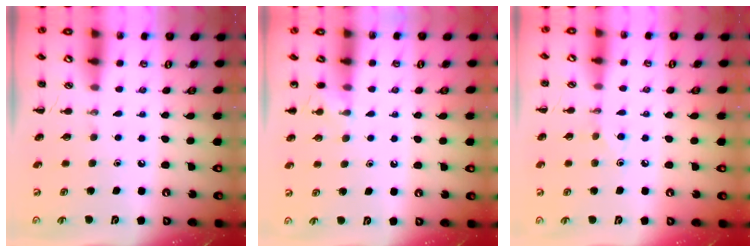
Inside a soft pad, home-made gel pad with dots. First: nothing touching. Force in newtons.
{"total": 5.0, "press": 4.8, "slide": 1.4}
{"total": 3.9, "press": 3.8, "slide": 1.1}